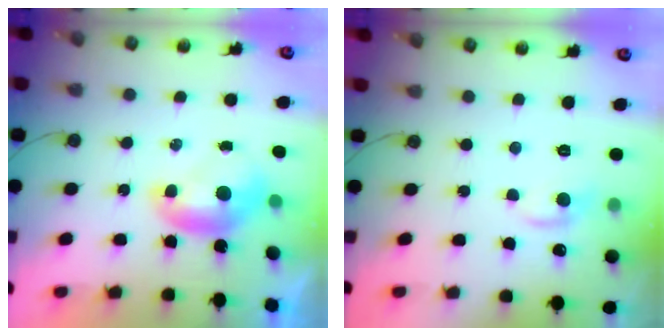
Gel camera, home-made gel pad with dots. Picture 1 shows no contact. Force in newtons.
{"total": 0.8, "press": 0.0, "slide": 0.8}